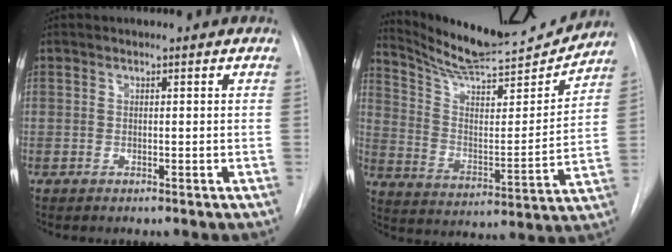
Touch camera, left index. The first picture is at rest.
{"total": 18.5, "force": [17.8, 1.1, 4.8], "torque": [-0.094, -0.041, 0.276]}